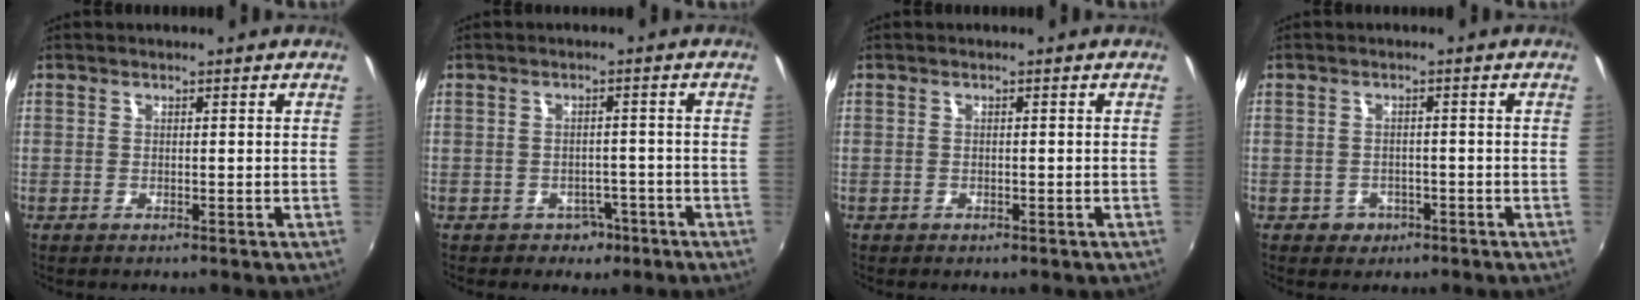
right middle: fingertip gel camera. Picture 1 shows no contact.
{"total": 4.0, "force": [-2.3, 3.2, 0.9], "torque": [-0.026, 0.004, -0.026]}
{"total": 1.0, "force": [-0.6, 0.8, 0.3], "torque": [-0.007, -0.004, -0.008]}
{"total": 3.4, "force": [-1.6, 3.0, 0.7], "torque": [-0.022, 0.001, -0.020]}